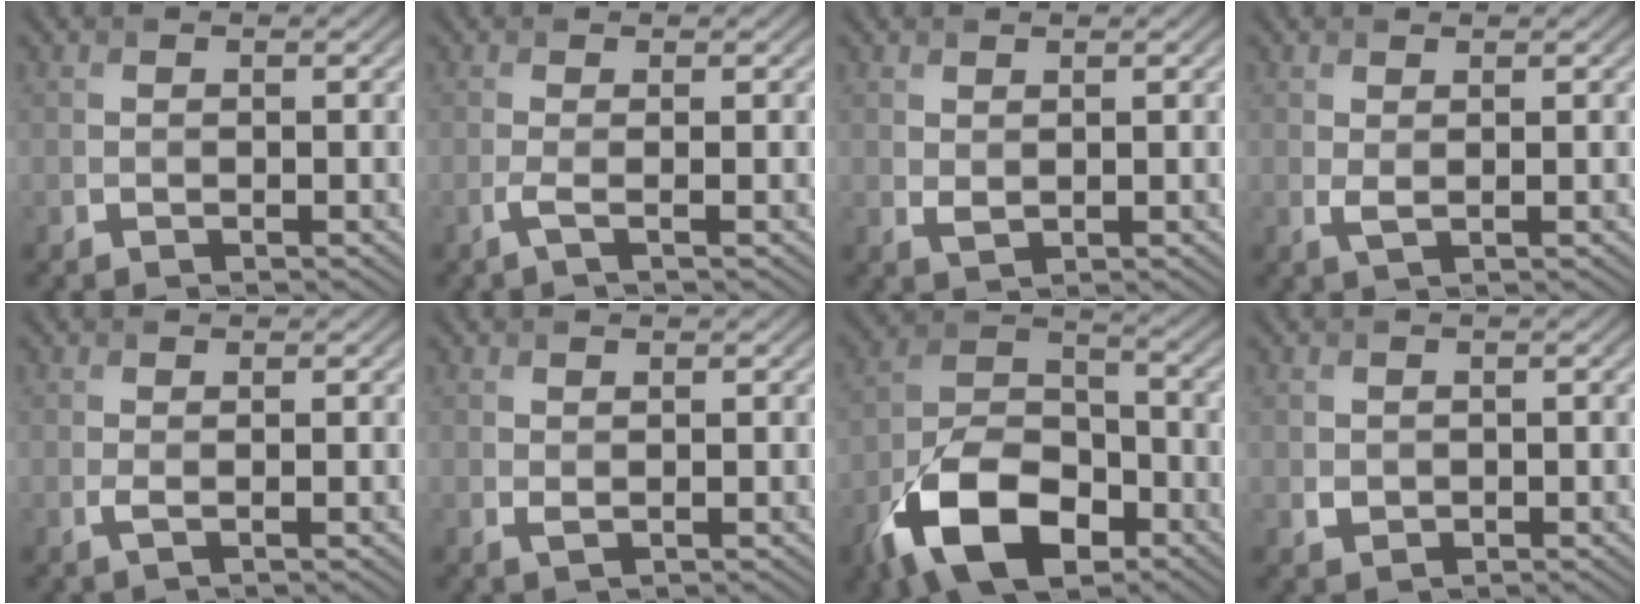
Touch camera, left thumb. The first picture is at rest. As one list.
[{"total": 1.6, "force": [-0.3, 0.2, 1.5], "torque": [-0.032, 0.001, -0.013]}, {"total": 1.1, "force": [0.7, 0.6, 0.7], "torque": [-0.020, -0.003, 0.017]}, {"total": 1.2, "force": [0.5, 0.3, 1.0], "torque": [-0.027, -0.001, 0.012]}, {"total": 0.8, "force": [0.0, 0.1, 0.8], "torque": [-0.022, 0.000, -0.001]}, {"total": 0.7, "force": [0.3, 0.3, 0.5], "torque": [-0.014, -0.002, 0.008]}, {"total": 13.9, "force": [-7.5, 7.6, 8.9], "torque": [-0.198, -0.018, -0.148]}, {"total": 0.9, "force": [0.2, 0.9, 0.3], "torque": [-0.008, -0.006, 0.005]}]